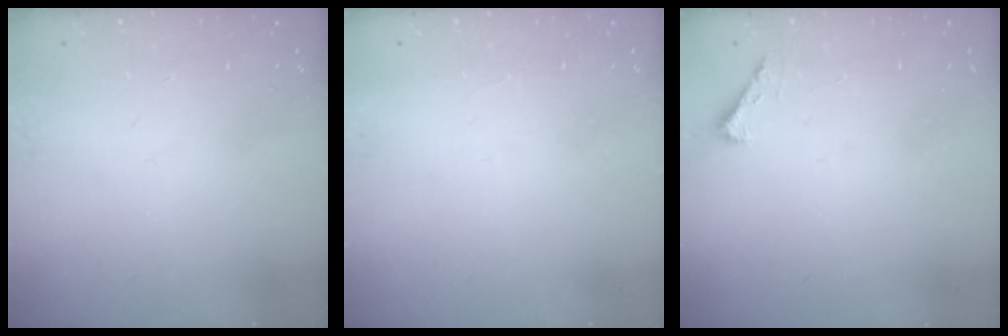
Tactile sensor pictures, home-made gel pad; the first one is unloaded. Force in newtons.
{"total": 1.5, "press": 1.5, "slide": 0.1}
{"total": 2.3, "press": 2.3, "slide": 0.3}